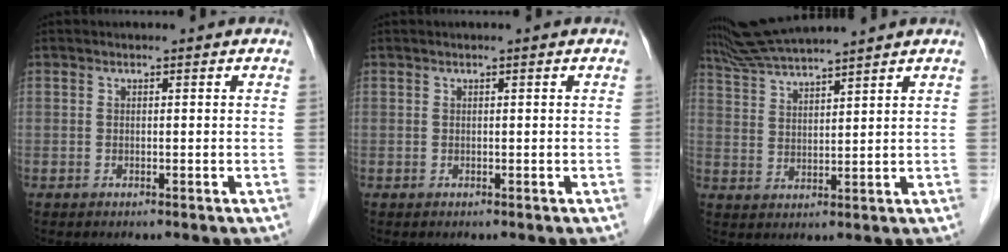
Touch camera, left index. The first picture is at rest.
{"total": 0.0}
{"total": 9.3, "force": [8.5, -1.0, 3.7], "torque": [-0.072, 0.026, 0.153]}